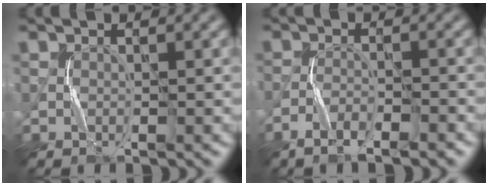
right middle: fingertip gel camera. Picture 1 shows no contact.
{"total": 3.8, "force": [-3.1, 0.6, 2.0], "torque": [-0.043, -0.002, -0.053]}